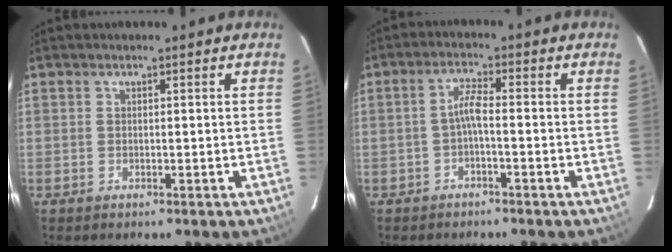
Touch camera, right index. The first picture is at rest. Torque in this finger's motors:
{"motor_torque": [0.44, -0.31, 0.31, 0.08]}